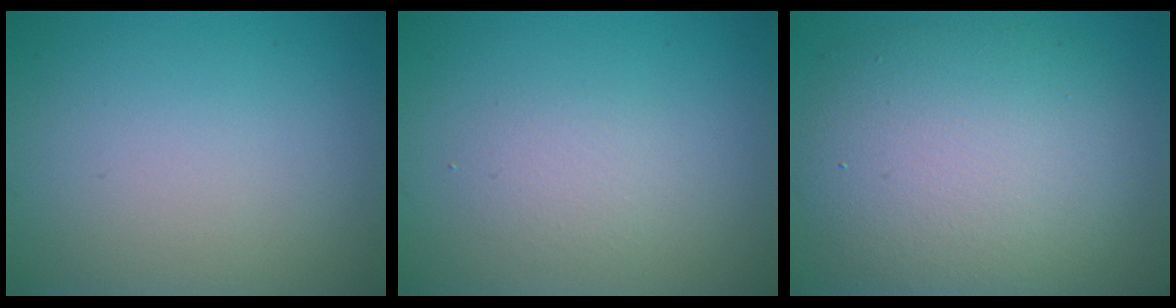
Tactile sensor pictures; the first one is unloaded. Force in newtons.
{"total": 1.6, "press": 1.6, "slide": 0.2}
{"total": 10.1, "press": 10.1, "slide": 0.6}